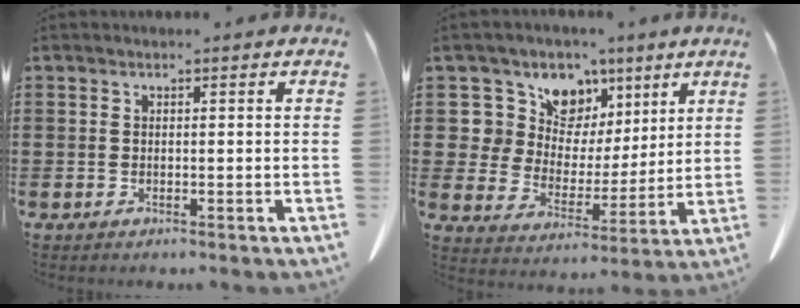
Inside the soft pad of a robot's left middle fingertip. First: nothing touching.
{"total": 9.5, "force": [5.8, 7.1, 2.5], "torque": [-0.091, -0.033, 0.108]}